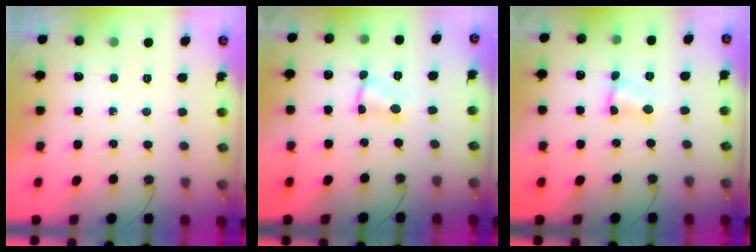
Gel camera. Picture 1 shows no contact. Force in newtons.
{"total": 1.5, "press": 1.5, "slide": 0.2}
{"total": 2.1, "press": 2.1, "slide": 0.2}